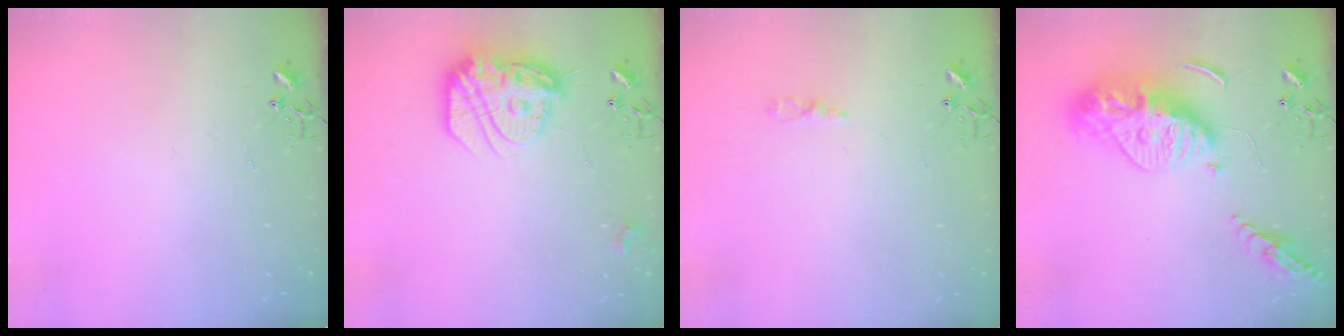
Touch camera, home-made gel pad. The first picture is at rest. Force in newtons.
{"total": 17.7, "press": 17.6, "slide": 1.8}
{"total": 3.2, "press": 3.1, "slide": 0.4}
{"total": 18.2, "press": 18.1, "slide": 1.5}